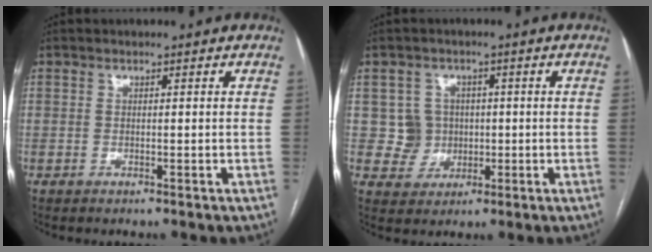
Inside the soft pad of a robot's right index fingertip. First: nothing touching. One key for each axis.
{"total": 4.7, "fx": 0.3, "fy": 4.7, "fz": 0.3, "tx": 0.004, "ty": 0.017, "tz": 0.012}